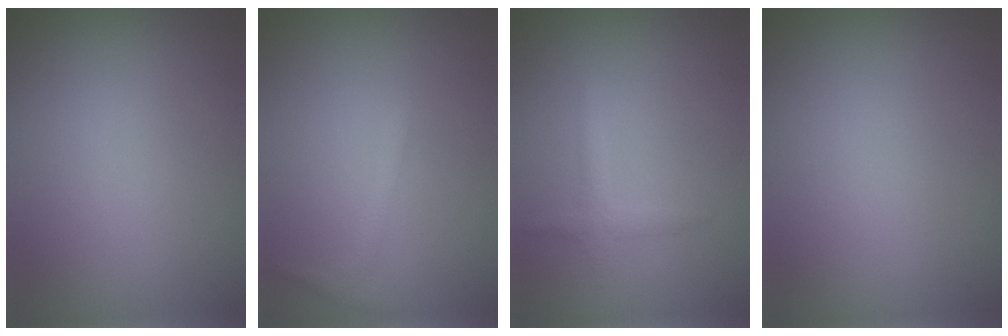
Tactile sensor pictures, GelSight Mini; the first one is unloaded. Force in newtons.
{"total": 1.2, "press": 1.2, "slide": 0.0}
{"total": 1.3, "press": 1.3, "slide": 0.1}
{"total": 0.0}